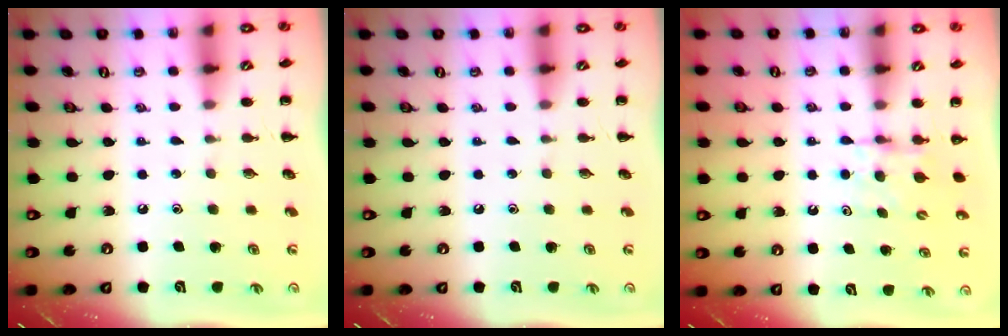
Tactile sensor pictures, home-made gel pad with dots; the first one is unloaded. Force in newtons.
{"total": 0.0}
{"total": 4.7, "press": 4.7, "slide": 0.7}